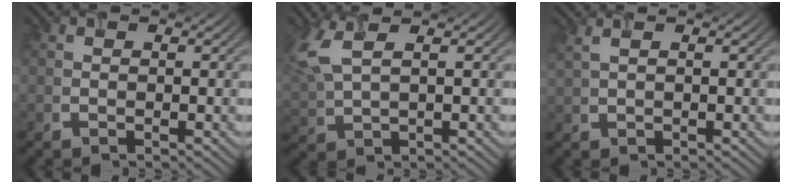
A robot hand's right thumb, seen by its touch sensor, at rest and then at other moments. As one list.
[{"total": 6.6, "force": [2.9, 2.4, 5.4], "torque": [-0.160, 0.010, 0.056]}, {"total": 2.1, "force": [1.5, 0.3, 1.5], "torque": [-0.034, 0.012, 0.018]}]